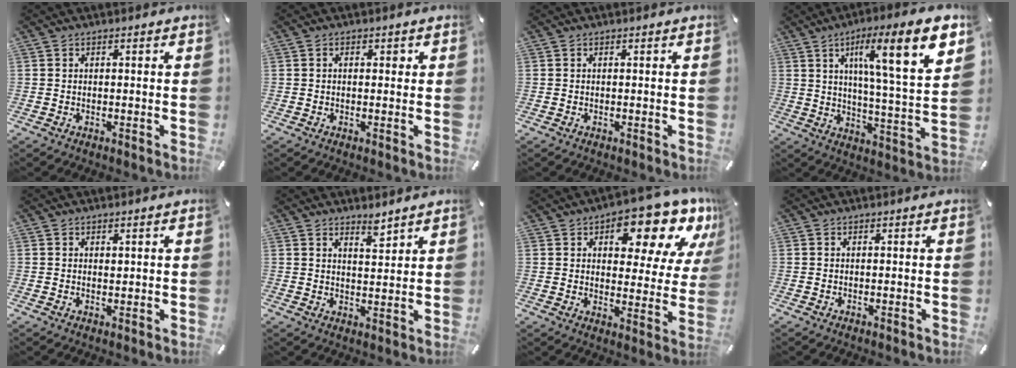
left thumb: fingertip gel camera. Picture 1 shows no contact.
{"total": 1.3, "force": [0.2, 0.9, 1.0], "torque": [-0.021, 0.007, 0.001]}
{"total": 0.0}
{"total": 17.2, "force": [8.7, 2.6, 14.6], "torque": [-0.221, -0.046, 0.123]}
{"total": 0.6, "force": [0.3, 0.5, 0.2], "torque": [-0.005, 0.000, 0.007]}
{"total": 3.8, "force": [3.5, 0.8, 1.1], "torque": [-0.004, -0.030, 0.061]}
{"total": 16.6, "force": [10.6, 7.6, 10.2], "torque": [-0.125, -0.069, 0.171]}
{"total": 0.0}